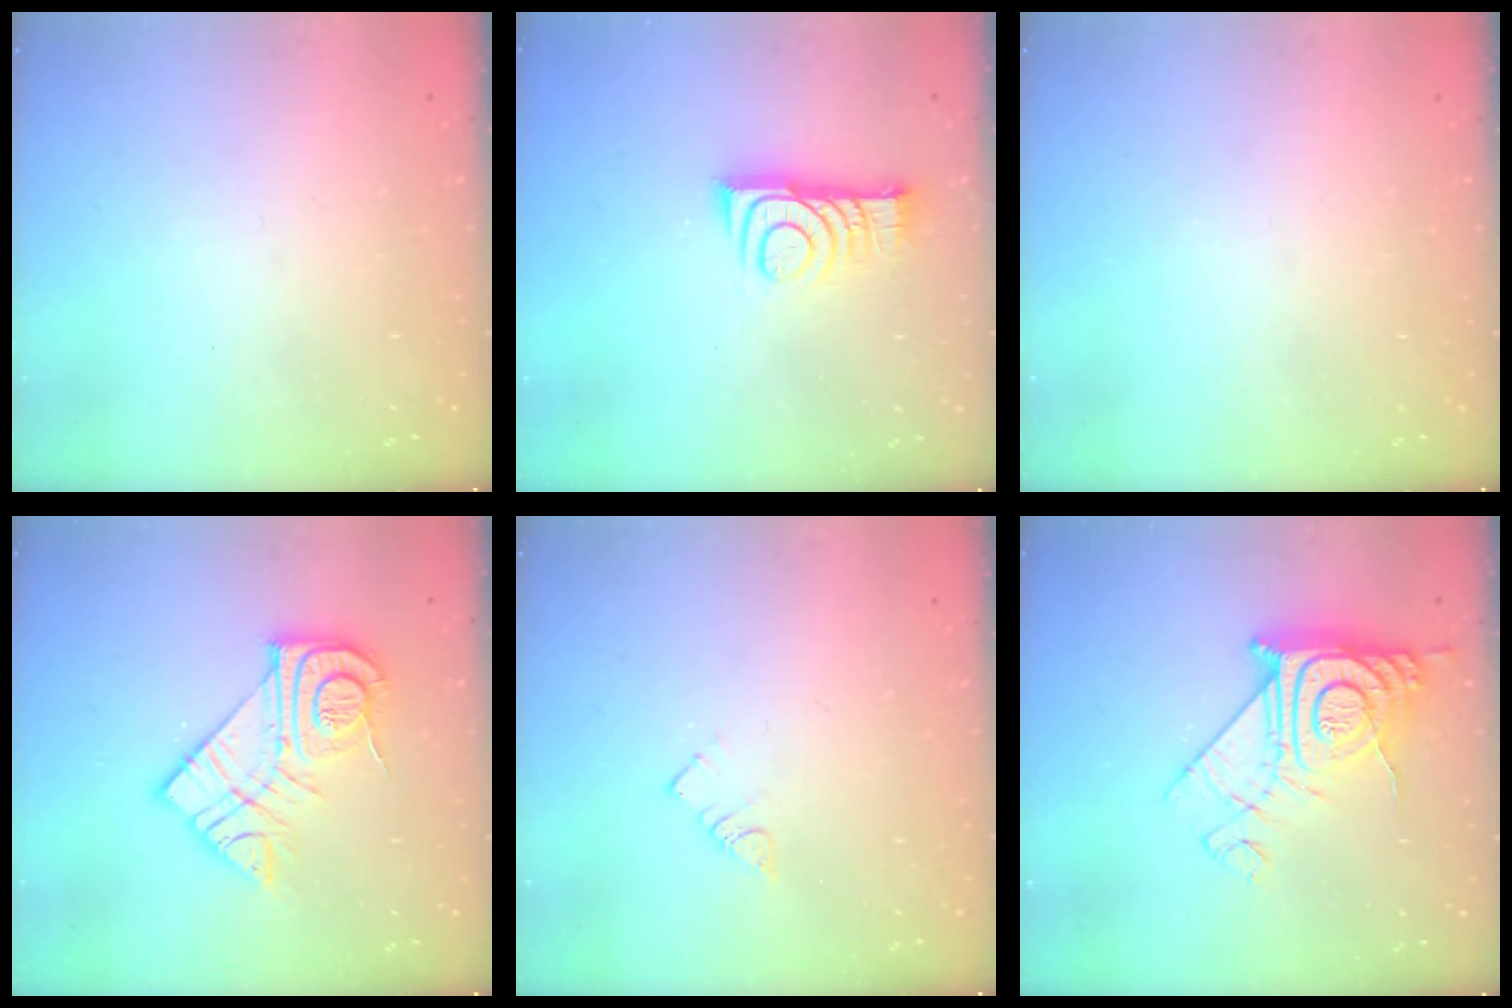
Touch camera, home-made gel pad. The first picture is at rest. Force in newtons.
{"total": 9.6, "press": 9.6, "slide": 0.1}
{"total": 0.0}
{"total": 15.9, "press": 15.9, "slide": 1.0}
{"total": 3.6, "press": 3.6, "slide": 0.2}
{"total": 16.0, "press": 15.9, "slide": 1.3}